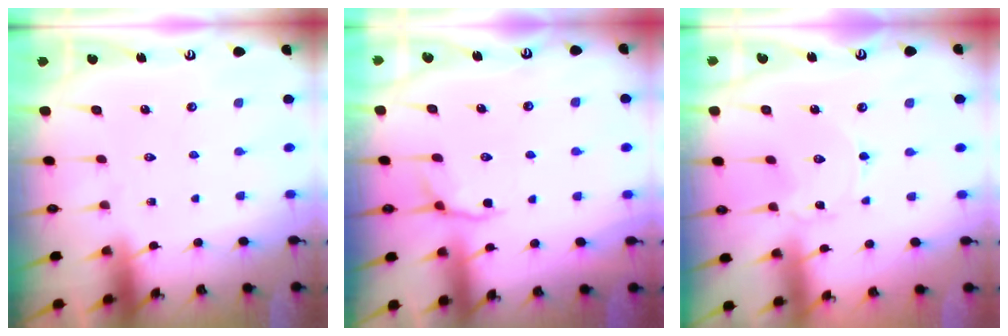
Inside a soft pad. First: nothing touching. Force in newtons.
{"total": 3.5, "press": 3.2, "slide": 1.5}
{"total": 0.9, "press": 0.9, "slide": 0.0}